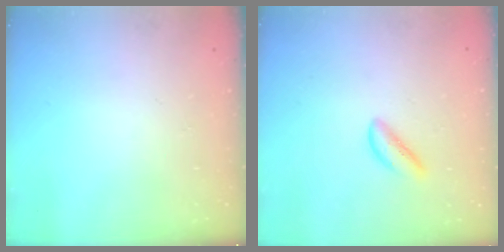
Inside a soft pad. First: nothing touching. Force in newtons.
{"total": 2.7, "press": 2.6, "slide": 0.8}